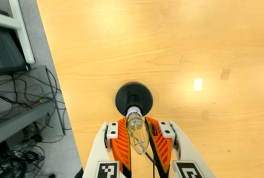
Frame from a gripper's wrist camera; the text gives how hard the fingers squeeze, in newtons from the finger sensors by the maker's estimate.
{"total": 18.6, "left": 16.8, "right": 20.4}